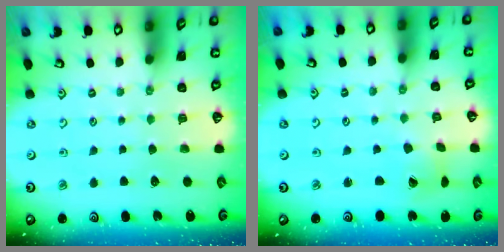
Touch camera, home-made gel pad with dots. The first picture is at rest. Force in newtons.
{"total": 2.4, "press": 2.4, "slide": 0.4}